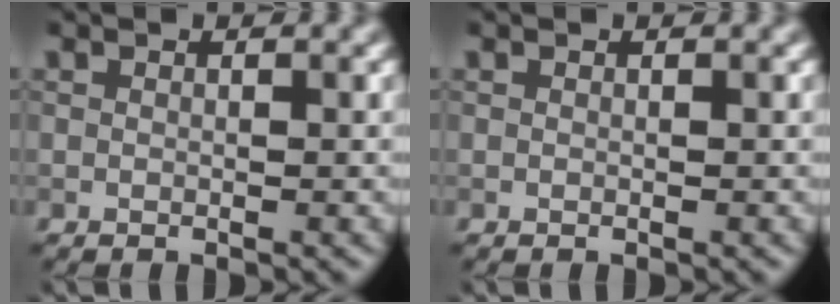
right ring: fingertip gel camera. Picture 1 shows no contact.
{"total": 0.0}